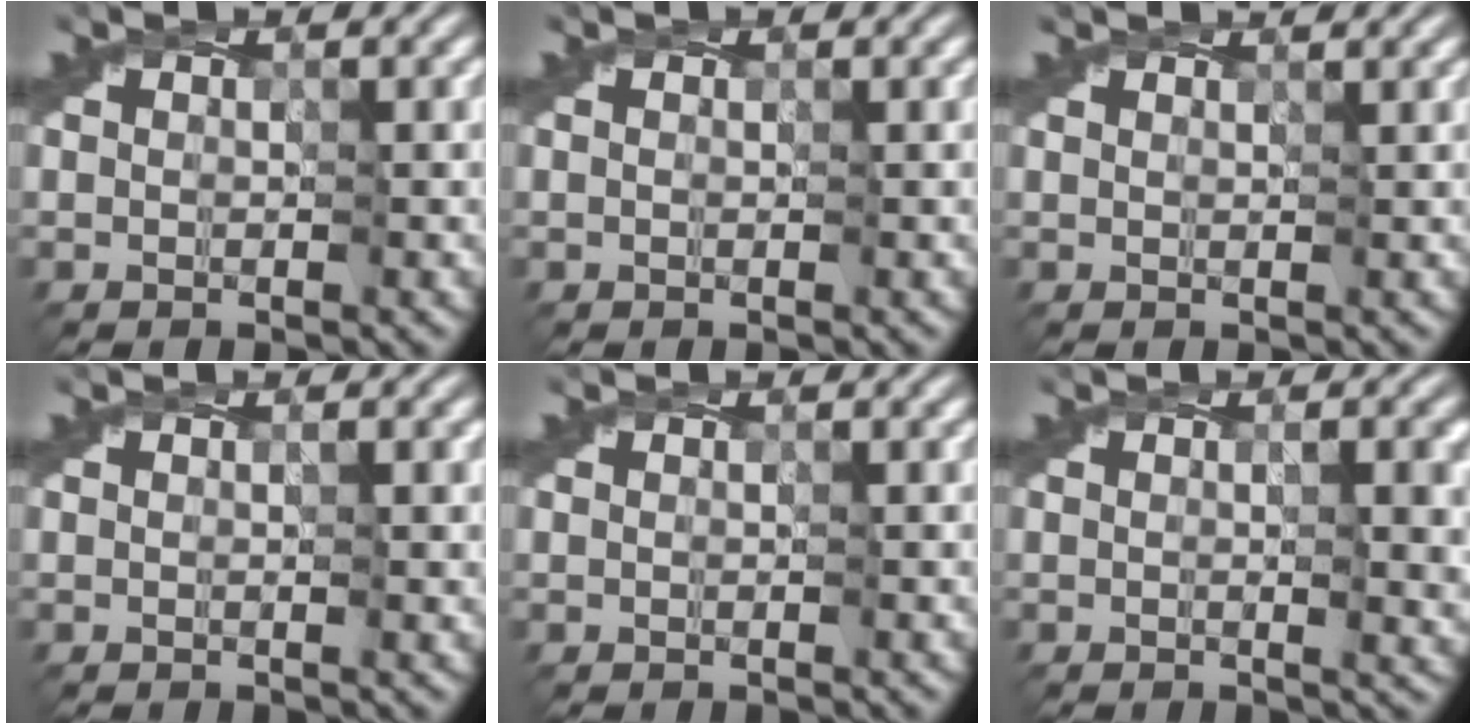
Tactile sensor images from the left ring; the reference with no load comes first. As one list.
[{"total": 0.0}, {"total": 1.3, "force": [1.1, 0.3, 0.7], "torque": [-0.008, 0.006, 0.005]}, {"total": 0.8, "force": [0.0, -0.1, 0.8], "torque": [-0.014, -0.001, -0.003]}, {"total": 0.0}, {"total": 4.0, "force": [0.0, 1.1, 3.8], "torque": [-0.049, -0.005, -0.001]}]